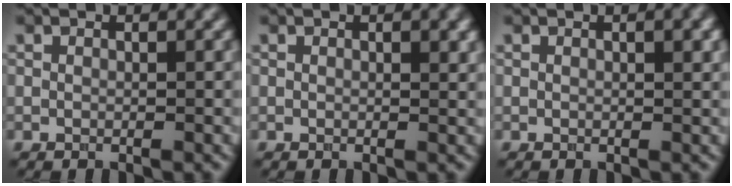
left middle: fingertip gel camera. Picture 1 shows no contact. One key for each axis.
{"total": 1.1, "fx": 0.4, "fy": 0.3, "fz": 0.9, "tx": -0.012, "ty": -0.003, "tz": 0.007}
{"total": 1.4, "fx": 0.5, "fy": 0.3, "fz": 1.3, "tx": -0.018, "ty": 0.001, "tz": 0.008}